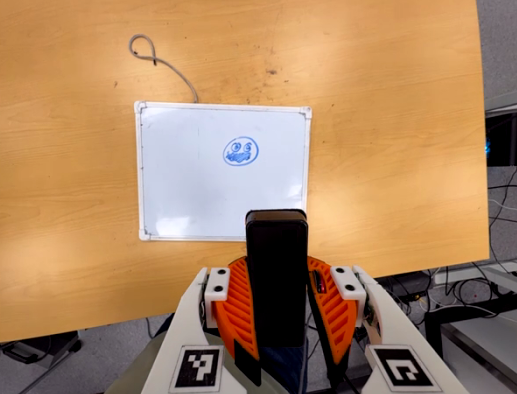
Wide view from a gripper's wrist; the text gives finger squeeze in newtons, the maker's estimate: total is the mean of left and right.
{"total": 9.5, "left": 7.9, "right": 11.1}